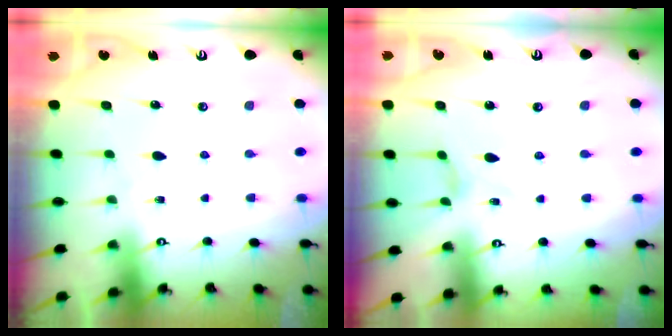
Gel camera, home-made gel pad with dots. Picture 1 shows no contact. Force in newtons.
{"total": 1.2, "press": 1.2, "slide": 0.3}